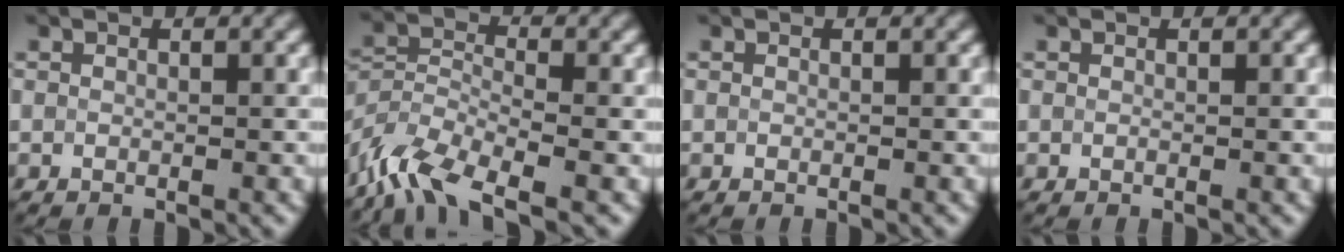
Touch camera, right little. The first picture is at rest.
{"total": 7.0, "force": [-5.5, 2.1, 3.7], "torque": [-0.074, -0.006, -0.121]}
{"total": 0.0}
{"total": 0.0}